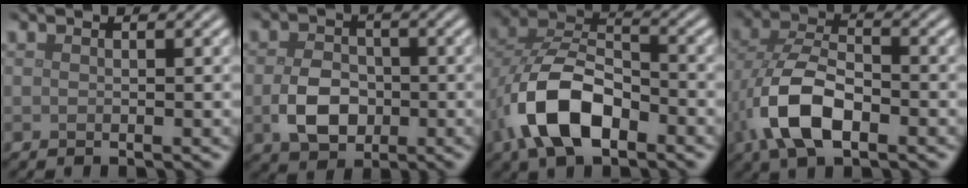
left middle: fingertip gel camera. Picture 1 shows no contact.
{"total": 4.4, "force": [-0.9, 3.3, 2.8], "torque": [-0.057, -0.005, -0.019]}
{"total": 8.8, "force": [-3.6, 4.9, 6.3], "torque": [-0.134, 0.004, -0.073]}
{"total": 8.0, "force": [-2.9, 4.1, 6.2], "torque": [-0.135, 0.000, -0.065]}